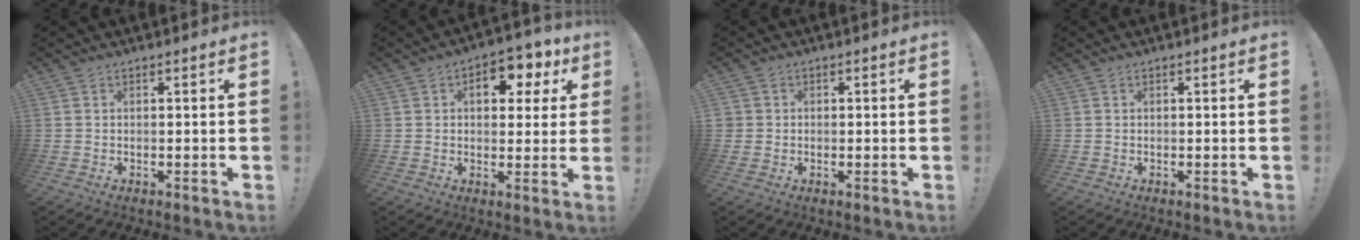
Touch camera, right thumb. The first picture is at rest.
{"total": 9.3, "force": [3.1, 5.9, 6.5], "torque": [-0.081, -0.008, 0.050]}
{"total": 1.9, "force": [0.1, 1.9, 0.3], "torque": [-0.003, 0.006, 0.002]}
{"total": 0.0}